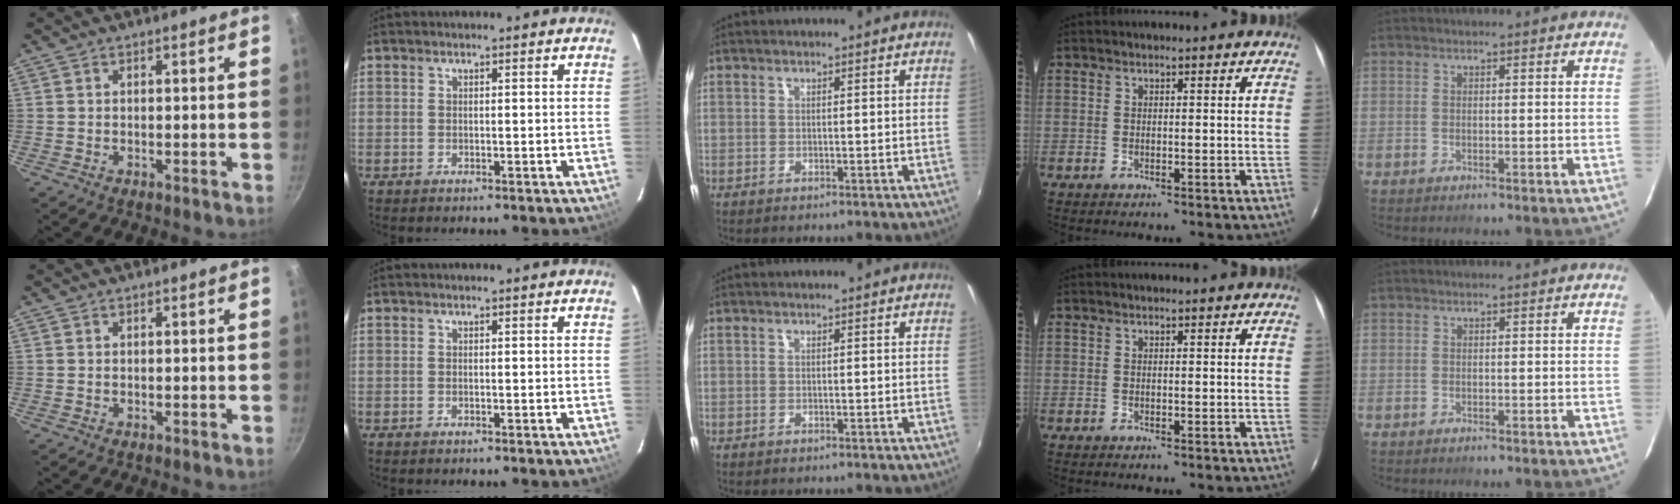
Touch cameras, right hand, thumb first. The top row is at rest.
{}